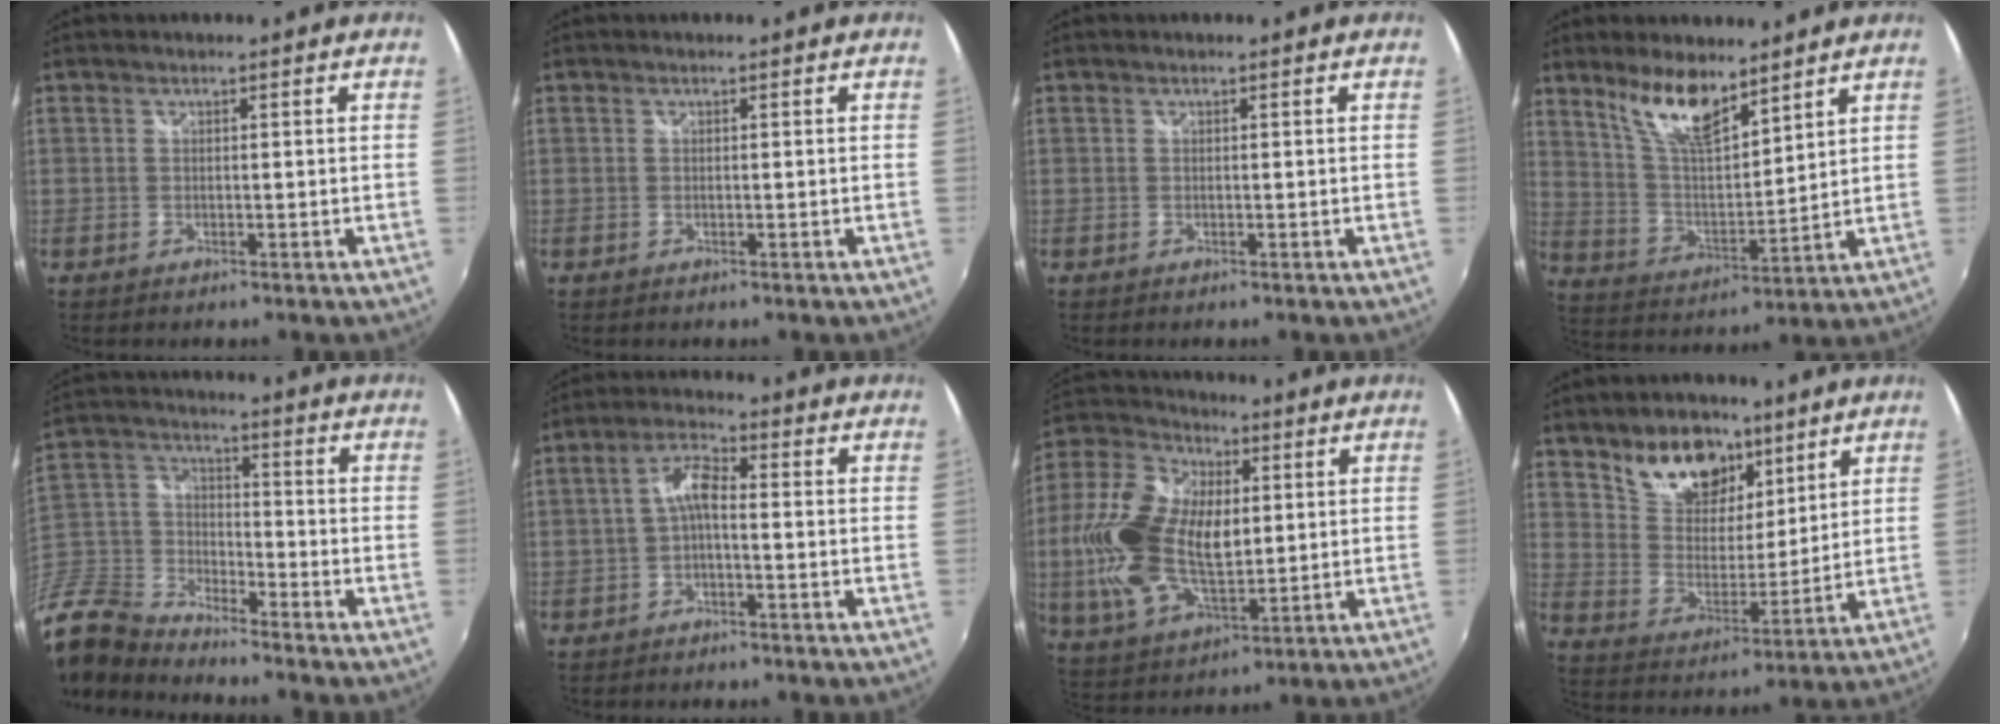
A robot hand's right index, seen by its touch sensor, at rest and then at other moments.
{"total": 0.0}
{"total": 0.0}
{"total": 11.6, "force": [8.3, 3.6, 7.2], "torque": [-0.133, 0.002, 0.167]}
{"total": 16.1, "force": [-12.7, 7.7, 6.1], "torque": [-0.174, 0.000, -0.263]}
{"total": 4.6, "force": [-1.2, 1.6, 4.1], "torque": [-0.087, 0.015, -0.025]}
{"total": 19.2, "force": [1.1, 11.0, 15.7], "torque": [-0.332, 0.017, 0.024]}
{"total": 13.5, "force": [8.7, 7.9, 6.7], "torque": [-0.119, 0.017, 0.162]}